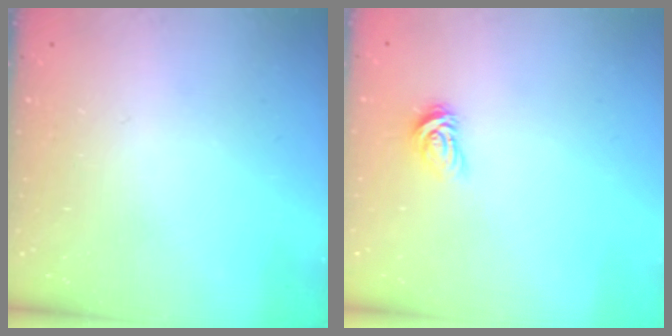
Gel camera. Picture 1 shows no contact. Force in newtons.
{"total": 3.8, "press": 3.8, "slide": 0.2}